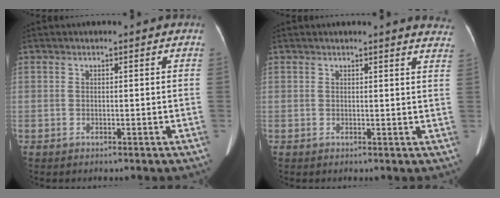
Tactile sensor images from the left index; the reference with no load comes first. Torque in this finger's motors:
{"motor_torque": [-0.13, -0.36, -0.05, 0.02]}